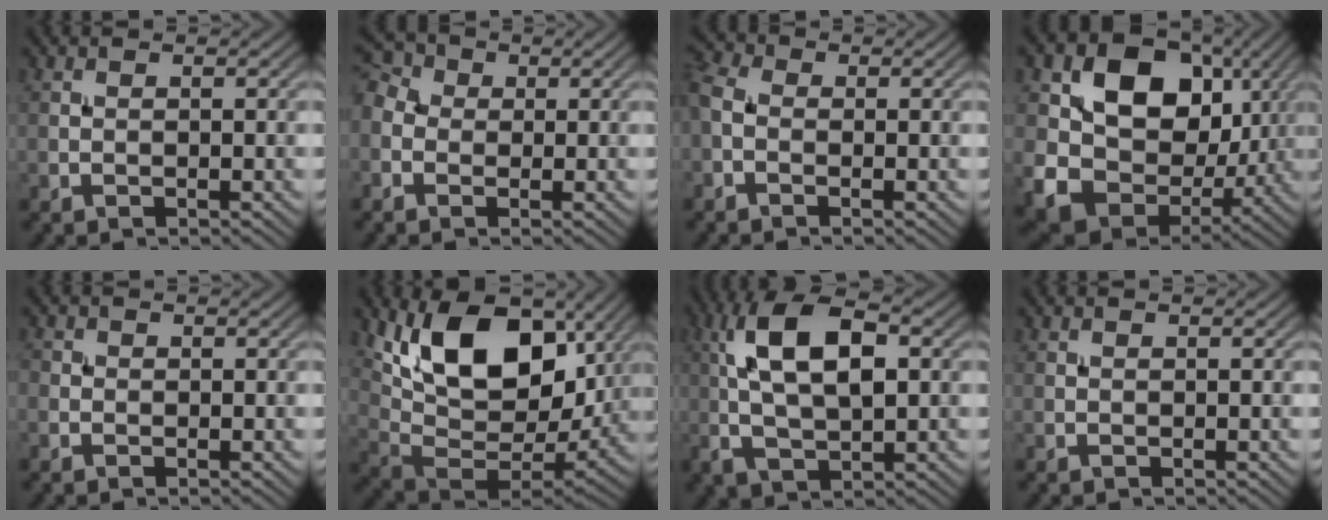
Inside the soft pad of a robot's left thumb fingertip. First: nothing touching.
{"total": 4.5, "force": [-0.3, 3.9, 2.3], "torque": [-0.075, 0.008, -0.009]}
{"total": 3.1, "force": [-1.0, 2.3, 1.9], "torque": [-0.057, 0.003, -0.030]}
{"total": 15.4, "force": [2.8, 12.3, 8.9], "torque": [-0.175, -0.019, 0.055]}
{"total": 1.0, "force": [-0.3, 0.9, 0.0], "torque": [0.004, -0.002, -0.008]}
{"total": 16.6, "force": [6.3, 9.7, 11.9], "torque": [-0.226, -0.010, 0.122]}
{"total": 11.2, "force": [1.8, 5.3, 9.7], "torque": [-0.192, 0.010, 0.028]}
{"total": 0.0}